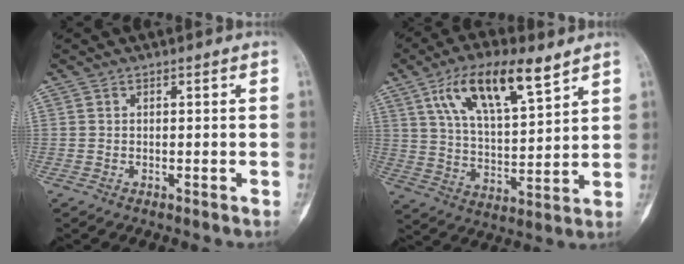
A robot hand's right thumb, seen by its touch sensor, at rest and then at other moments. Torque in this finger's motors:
{"motor_torque": [-1.29, 1.95, 0.61, -0.14, 0.11]}